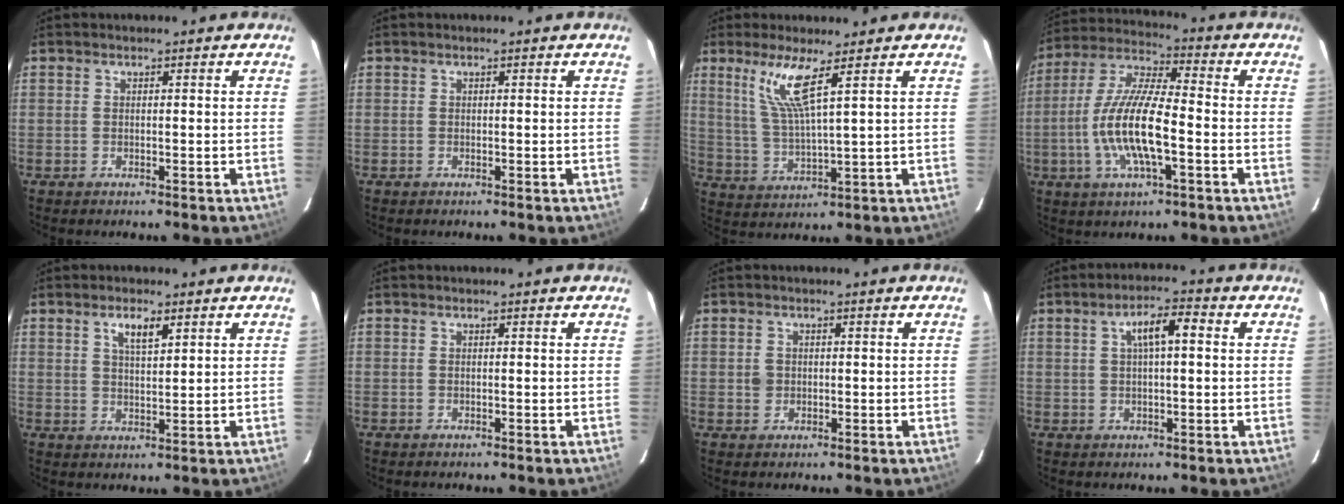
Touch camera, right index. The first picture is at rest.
{"total": 0.0}
{"total": 7.7, "force": [4.4, -0.1, 6.4], "torque": [-0.129, -0.010, 0.095]}
{"total": 14.2, "force": [-3.6, 3.6, 13.3], "torque": [-0.272, -0.003, -0.072]}
{"total": 4.0, "force": [2.2, 1.3, 3.0], "torque": [-0.053, 0.003, 0.040]}
{"total": 0.0}
{"total": 1.7, "force": [0.0, 1.7, 0.3], "torque": [-0.003, 0.003, -0.001]}
{"total": 5.8, "force": [1.4, 1.7, 5.3], "torque": [-0.094, 0.016, 0.027]}